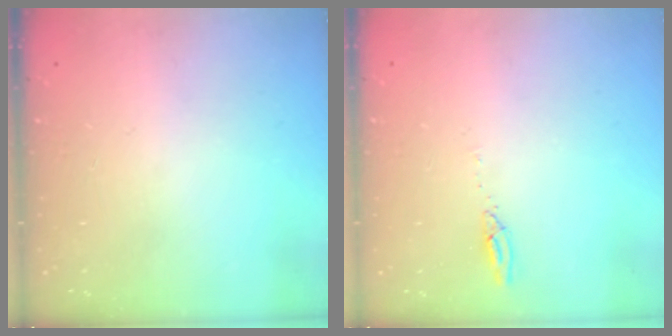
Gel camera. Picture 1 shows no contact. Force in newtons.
{"total": 2.7, "press": 2.7, "slide": 0.2}